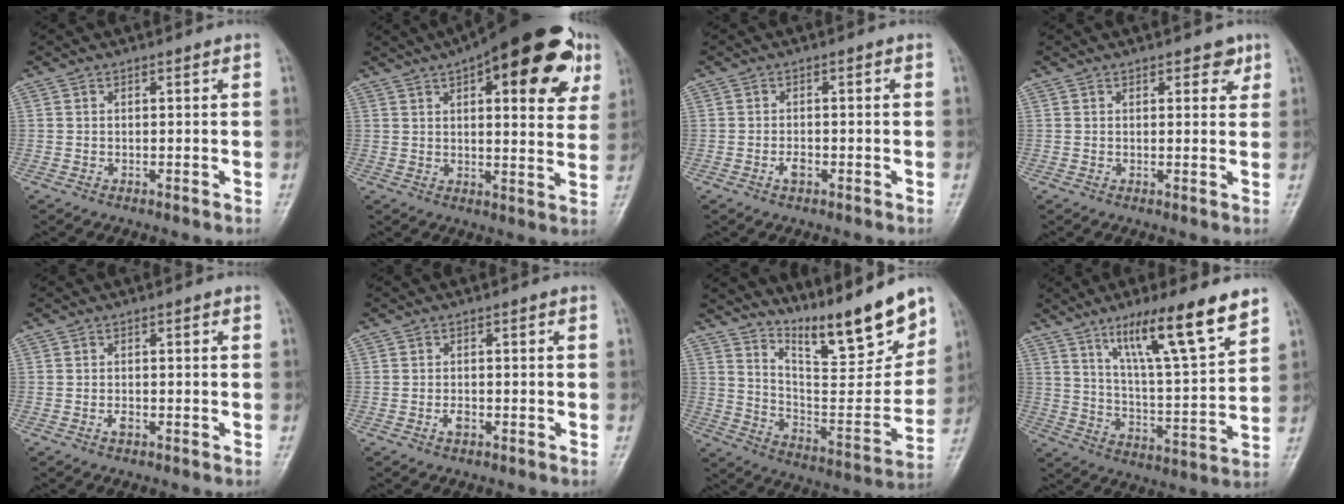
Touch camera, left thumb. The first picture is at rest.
{"total": 23.0, "force": [10.6, 8.8, 18.5], "torque": [-0.221, -0.002, 0.139]}
{"total": 1.9, "force": [-0.9, 1.0, 1.4], "torque": [-0.024, 0.003, -0.018]}
{"total": 2.8, "force": [1.7, 1.6, 1.6], "torque": [-0.002, -0.006, 0.018]}
{"total": 1.3, "force": [-0.6, 0.7, 0.9], "torque": [-0.016, 0.001, -0.013]}
{"total": 1.7, "force": [-0.8, 0.9, 1.2], "torque": [-0.021, 0.003, -0.017]}
{"total": 18.1, "force": [14.3, 3.3, 10.6], "torque": [-0.125, -0.100, 0.245]}
{"total": 16.4, "force": [10.6, 2.4, 12.3], "torque": [-0.191, -0.054, 0.184]}